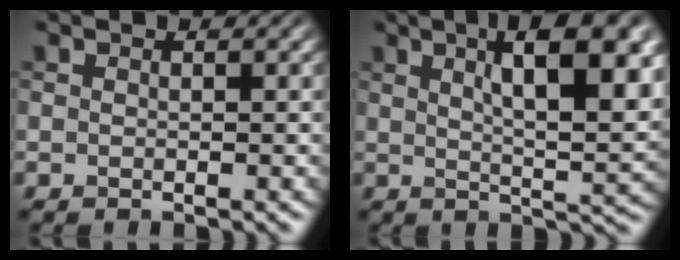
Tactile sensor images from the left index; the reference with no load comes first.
{"total": 10.1, "force": [3.1, 3.0, 9.2], "torque": [-0.110, 0.008, 0.057]}